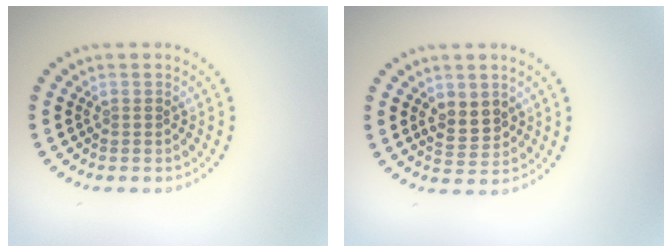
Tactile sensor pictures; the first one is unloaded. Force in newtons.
{"total": 2.5, "press": 2.4, "slide": 0.7}